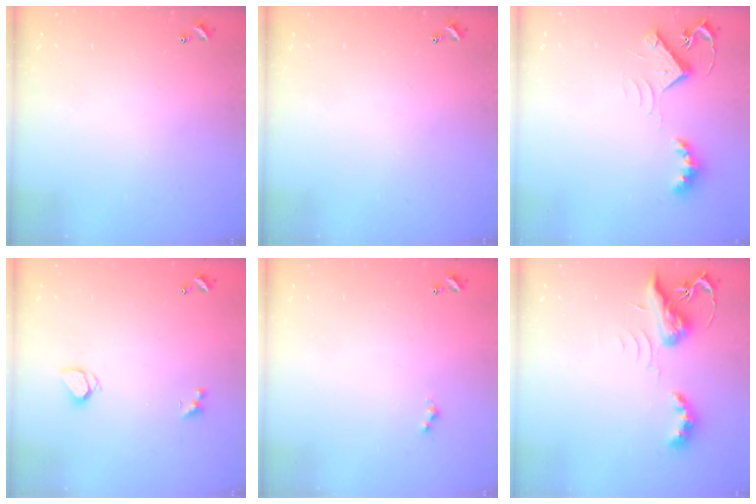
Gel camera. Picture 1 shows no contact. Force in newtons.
{"total": 0.0}
{"total": 8.2, "press": 8.2, "slide": 0.5}
{"total": 1.9, "press": 1.8, "slide": 0.4}
{"total": 0.8, "press": 0.5, "slide": 0.5}
{"total": 6.6, "press": 6.6, "slide": 0.3}